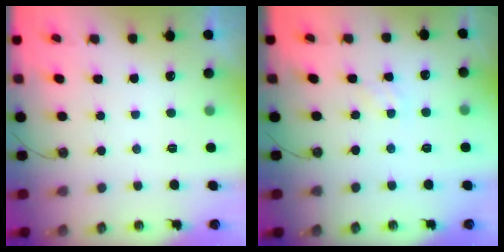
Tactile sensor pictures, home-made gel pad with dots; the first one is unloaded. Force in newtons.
{"total": 0.9, "press": 0.9, "slide": 0.2}